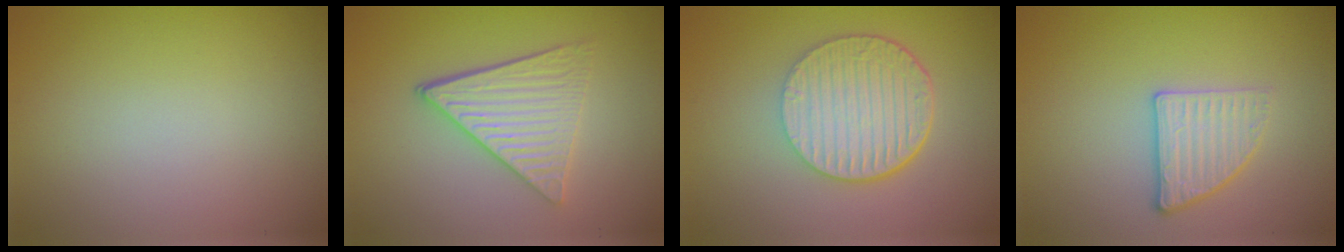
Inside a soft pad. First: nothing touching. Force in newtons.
{"total": 4.3, "press": 3.4, "slide": 2.6}
{"total": 6.7, "press": 4.5, "slide": 5.0}
{"total": 2.7, "press": 2.5, "slide": 1.0}